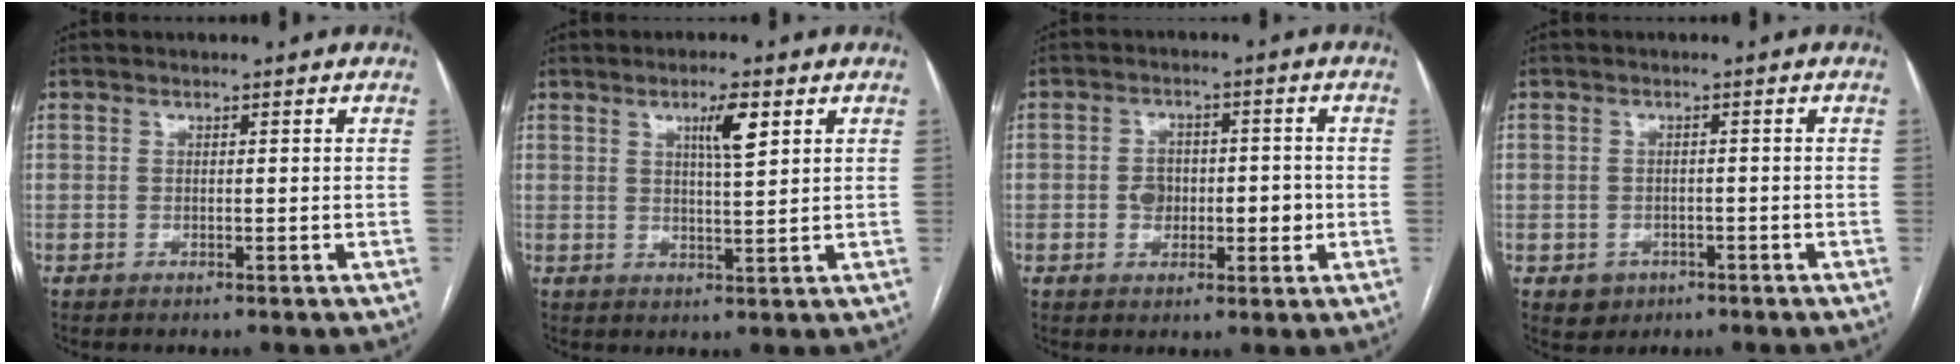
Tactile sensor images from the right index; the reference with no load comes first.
{"total": 4.9, "force": [2.3, 0.5, 4.3], "torque": [-0.072, 0.000, 0.039]}
{"total": 5.6, "force": [-0.6, 3.8, 4.1], "torque": [-0.055, 0.019, -0.003]}
{"total": 3.4, "force": [-1.4, 3.0, 0.6], "torque": [-0.001, 0.009, -0.012]}